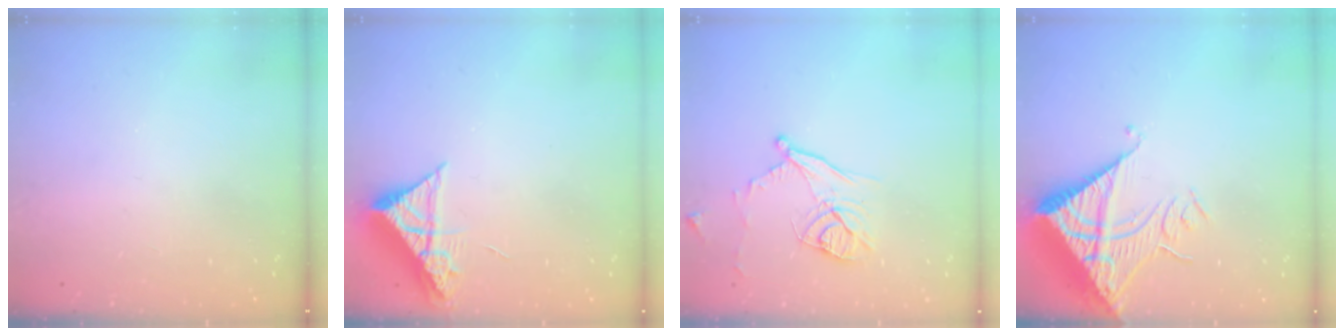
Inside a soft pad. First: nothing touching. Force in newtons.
{"total": 8.4, "press": 8.4, "slide": 0.8}
{"total": 11.3, "press": 11.0, "slide": 2.3}
{"total": 16.2, "press": 16.1, "slide": 2.1}